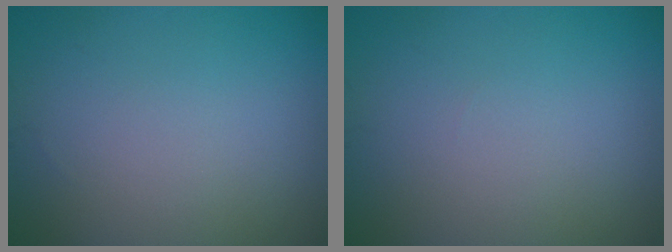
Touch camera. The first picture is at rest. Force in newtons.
{"total": 0.0}